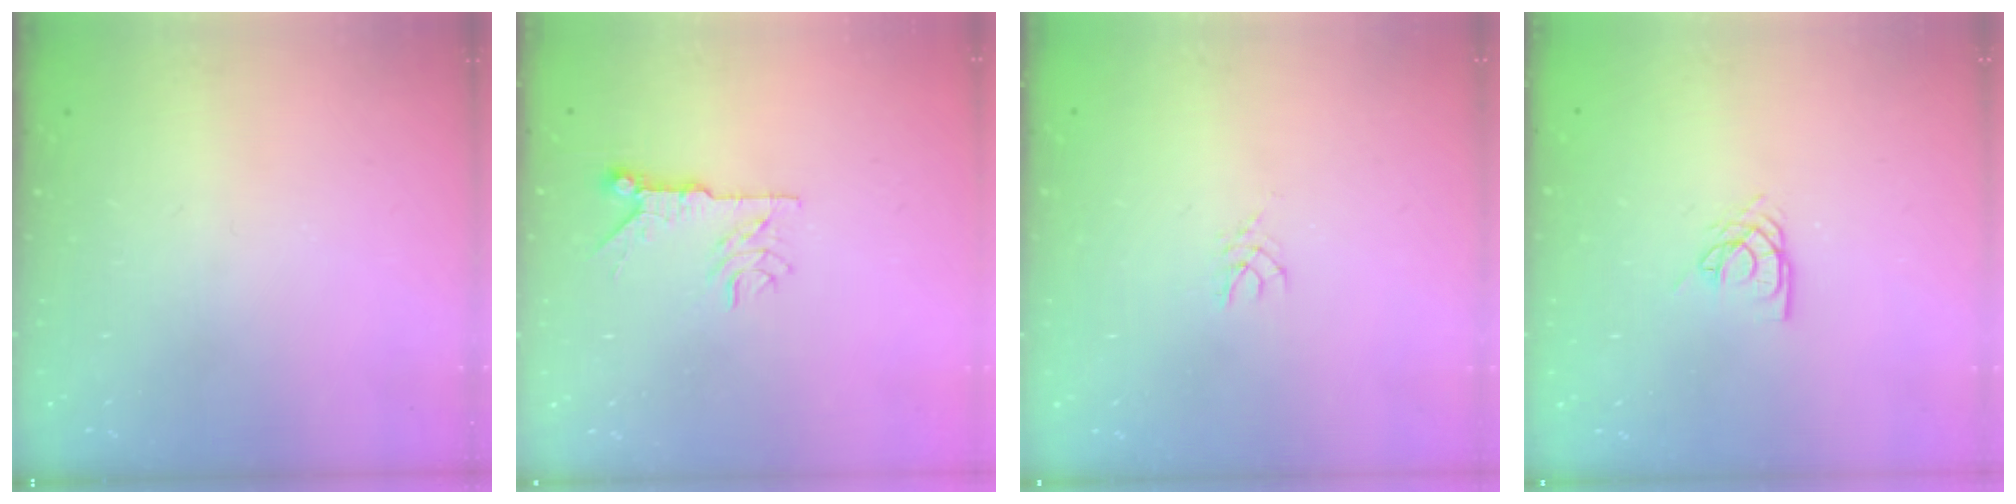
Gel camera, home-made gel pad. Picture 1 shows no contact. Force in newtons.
{"total": 7.3, "press": 7.3, "slide": 0.7}
{"total": 2.5, "press": 2.4, "slide": 0.4}
{"total": 6.0, "press": 6.0, "slide": 0.5}